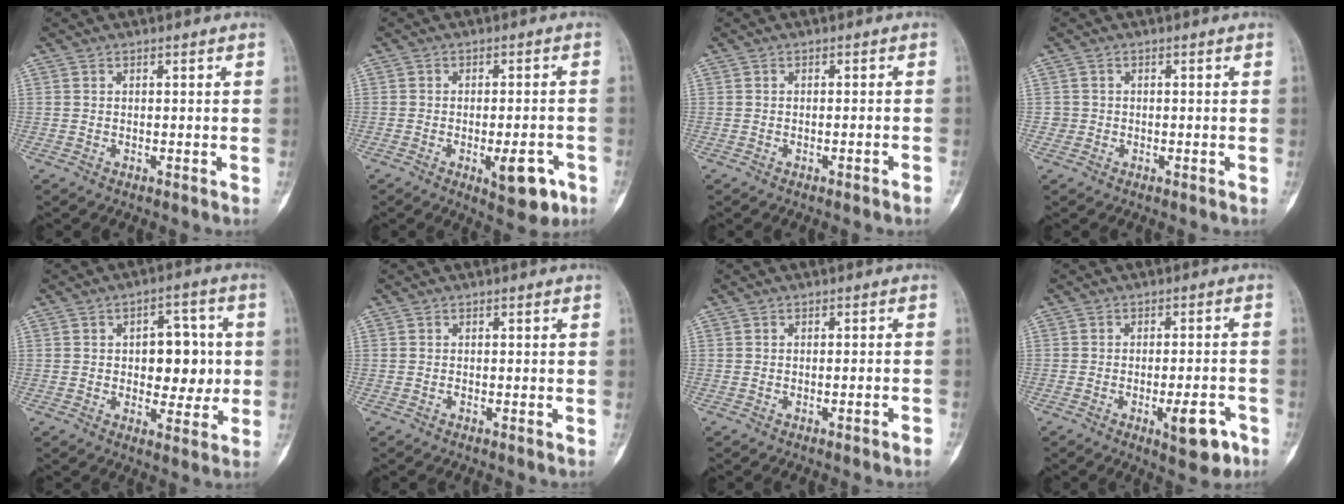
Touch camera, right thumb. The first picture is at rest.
{"total": 8.0, "force": [-3.3, 3.2, 6.5], "torque": [-0.071, 0.009, -0.037]}
{"total": 1.6, "force": [-1.0, 0.0, 1.2], "torque": [-0.025, 0.007, -0.010]}
{"total": 0.9, "force": [-0.3, 0.9, 0.0], "torque": [0.004, 0.005, -0.007]}
{"total": 10.4, "force": [0.4, 6.4, 8.2], "torque": [-0.064, 0.009, 0.009]}
{"total": 0.0}
{"total": 2.0, "force": [-1.3, 0.1, 1.5], "torque": [-0.029, 0.009, -0.013]}
{"total": 7.8, "force": [-3.7, 2.8, 6.3], "torque": [-0.073, 0.015, -0.046]}